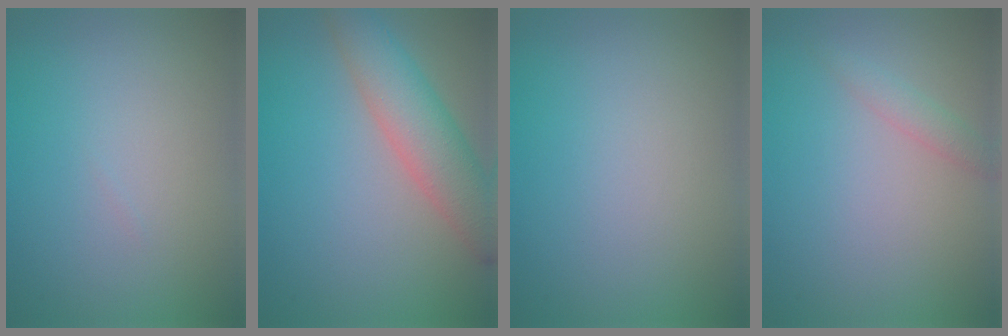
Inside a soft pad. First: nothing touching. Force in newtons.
{"total": 5.8, "press": 5.8, "slide": 0.2}
{"total": 0.0}
{"total": 1.5, "press": 1.5, "slide": 0.0}